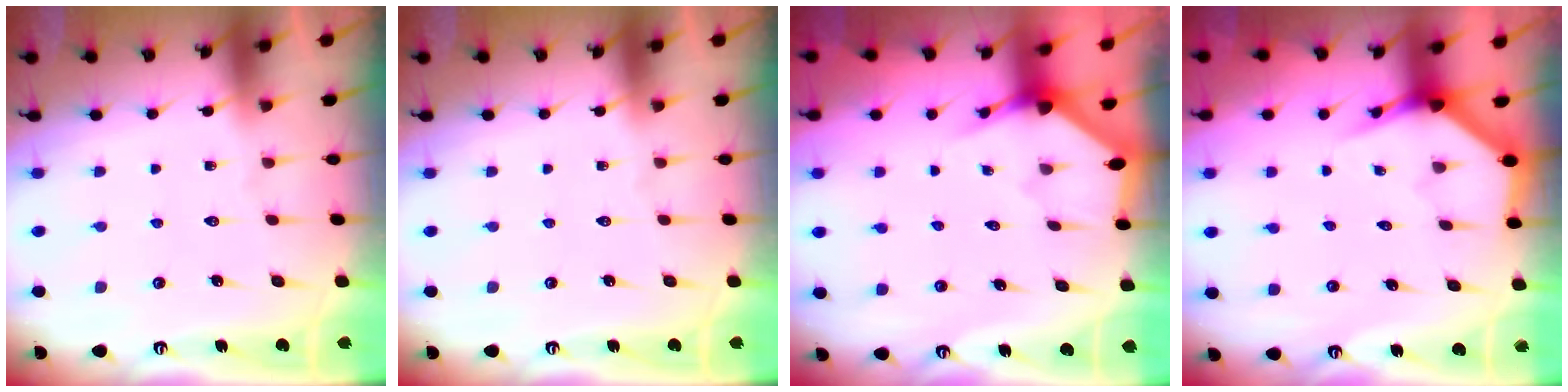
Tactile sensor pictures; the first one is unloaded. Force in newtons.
{"total": 0.0}
{"total": 2.8, "press": 2.8, "slide": 0.2}
{"total": 3.8, "press": 3.8, "slide": 0.2}